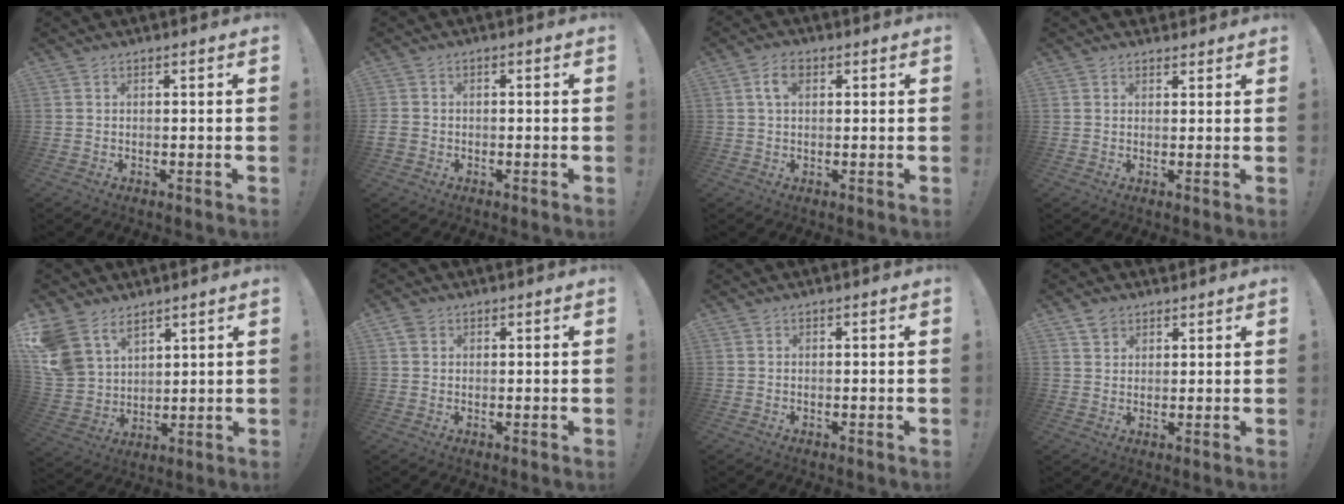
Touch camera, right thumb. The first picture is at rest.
{"total": 2.7, "force": [-1.3, 2.0, 1.2], "torque": [-0.026, 0.006, -0.024]}
{"total": 5.2, "force": [1.8, 3.1, 3.7], "torque": [-0.063, 0.004, 0.033]}
{"total": 2.2, "force": [1.7, 1.4, 0.3], "torque": [0.003, -0.008, 0.030]}
{"total": 11.1, "force": [7.3, 7.4, 3.9], "torque": [-0.090, -0.053, 0.151]}
{"total": 2.1, "force": [1.2, 1.5, 0.7], "torque": [-0.008, 0.001, 0.022]}
{"total": 0.0}
{"total": 3.4, "force": [2.6, 2.2, 0.3], "torque": [0.005, -0.014, 0.046]}